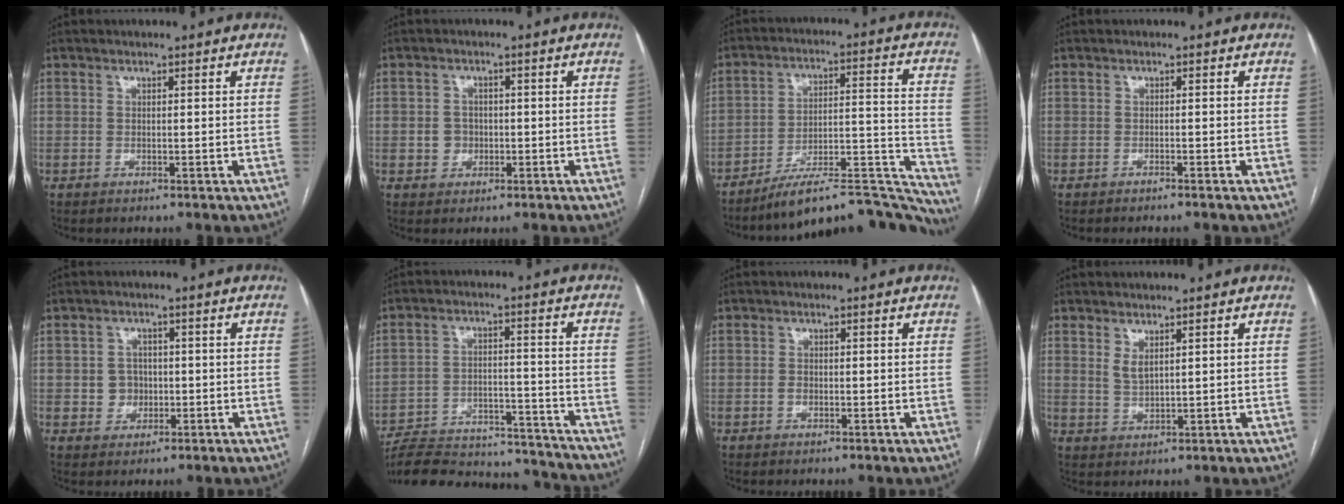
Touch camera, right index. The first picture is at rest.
{"total": 2.7, "force": [-0.6, 2.5, 0.9], "torque": [-0.008, 0.007, -0.007]}
{"total": 20.9, "force": [-19.8, 2.2, 6.3], "torque": [-0.038, 0.049, -0.287]}
{"total": 1.1, "force": [-0.9, -0.2, 0.5], "torque": [-0.011, 0.003, -0.012]}
{"total": 3.4, "force": [-0.4, 3.2, 0.9], "torque": [-0.008, 0.009, -0.003]}
{"total": 25.7, "force": [-24.1, 4.7, 7.8], "torque": [-0.123, -0.009, -0.331]}
{"total": 1.1, "force": [-0.4, 0.7, 0.8], "torque": [-0.016, 0.002, -0.006]}
{"total": 2.2, "force": [1.2, 0.9, 1.6], "torque": [-0.033, -0.004, 0.031]}